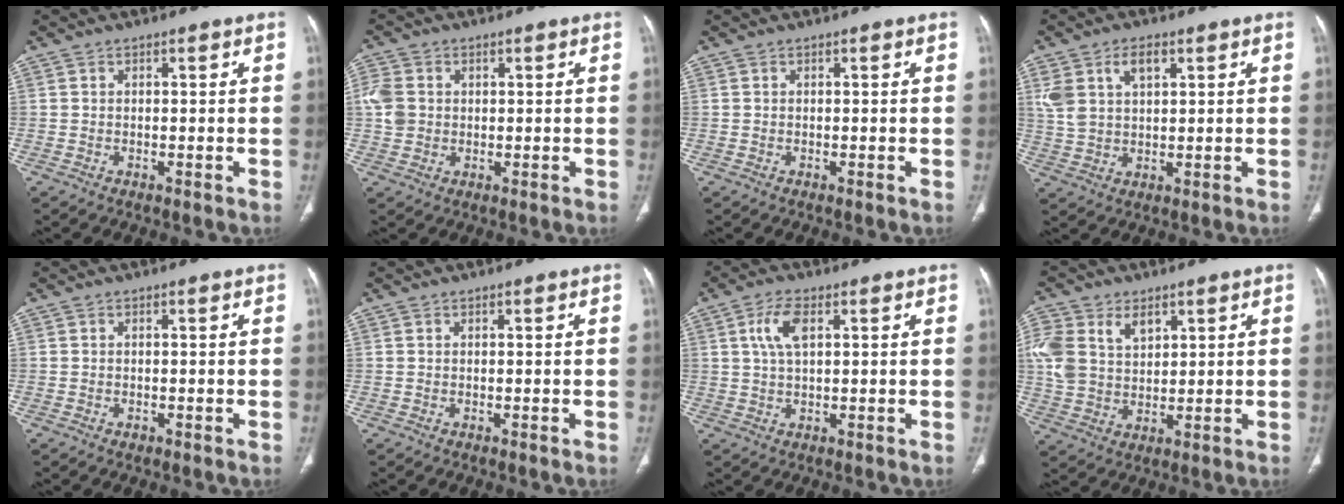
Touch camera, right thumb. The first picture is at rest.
{"total": 5.6, "force": [0.8, 4.6, 3.0], "torque": [-0.065, 0.003, 0.014]}
{"total": 0.0}
{"total": 7.7, "force": [3.4, 4.4, 5.3], "torque": [-0.102, -0.002, 0.070]}
{"total": 0.6, "force": [-0.3, 0.4, 0.4], "torque": [-0.006, 0.000, -0.003]}
{"total": 0.0}
{"total": 5.6, "force": [1.7, 2.8, 4.5], "torque": [-0.093, 0.006, 0.032]}
{"total": 14.1, "force": [5.1, 9.9, 8.6], "torque": [-0.191, -0.001, 0.104]}